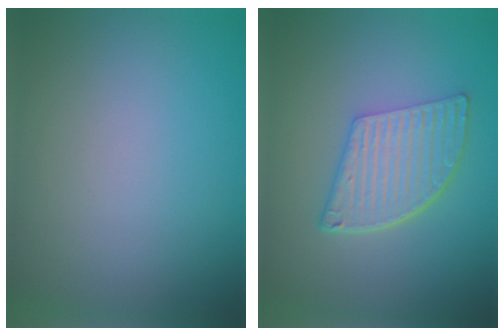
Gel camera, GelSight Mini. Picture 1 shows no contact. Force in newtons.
{"total": 5.9, "press": 4.2, "slide": 4.2}